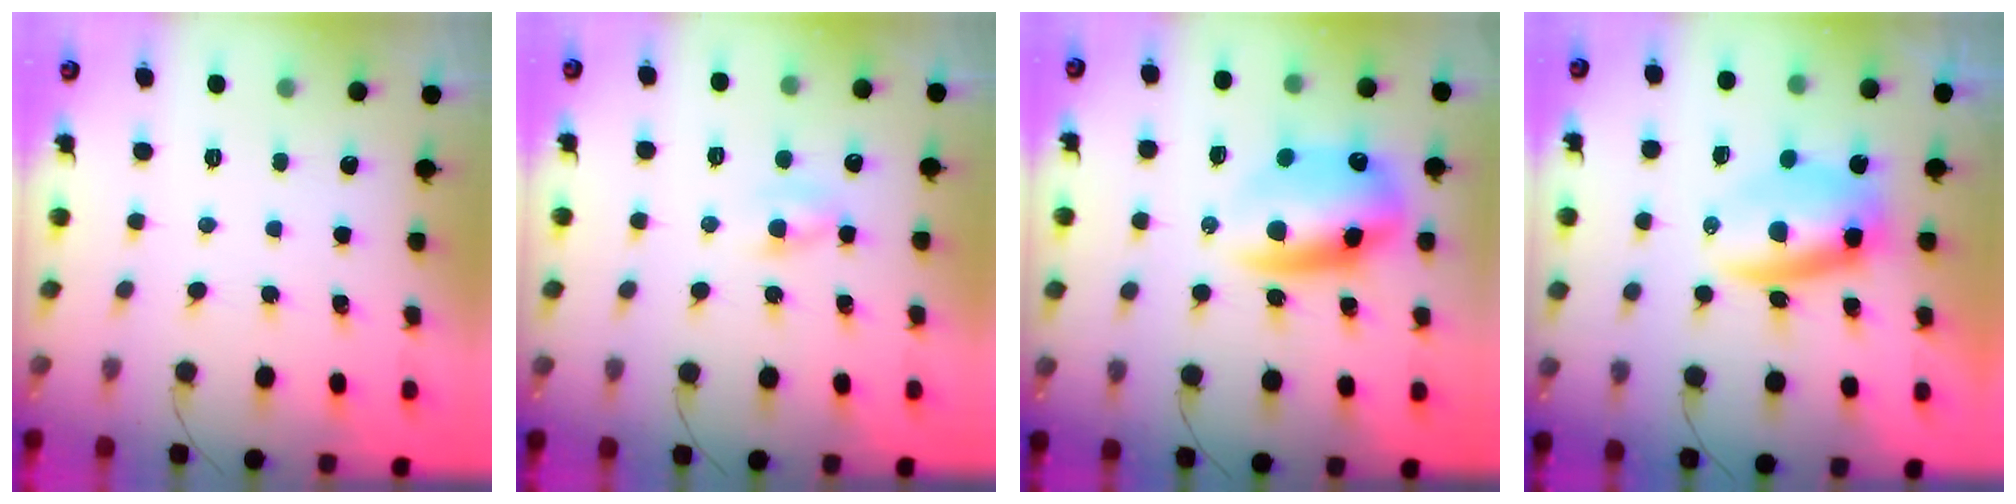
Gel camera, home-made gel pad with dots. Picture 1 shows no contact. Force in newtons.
{"total": 2.4, "press": 2.1, "slide": 1.2}
{"total": 14.3, "press": 13.8, "slide": 3.7}
{"total": 7.4, "press": 7.1, "slide": 2.0}